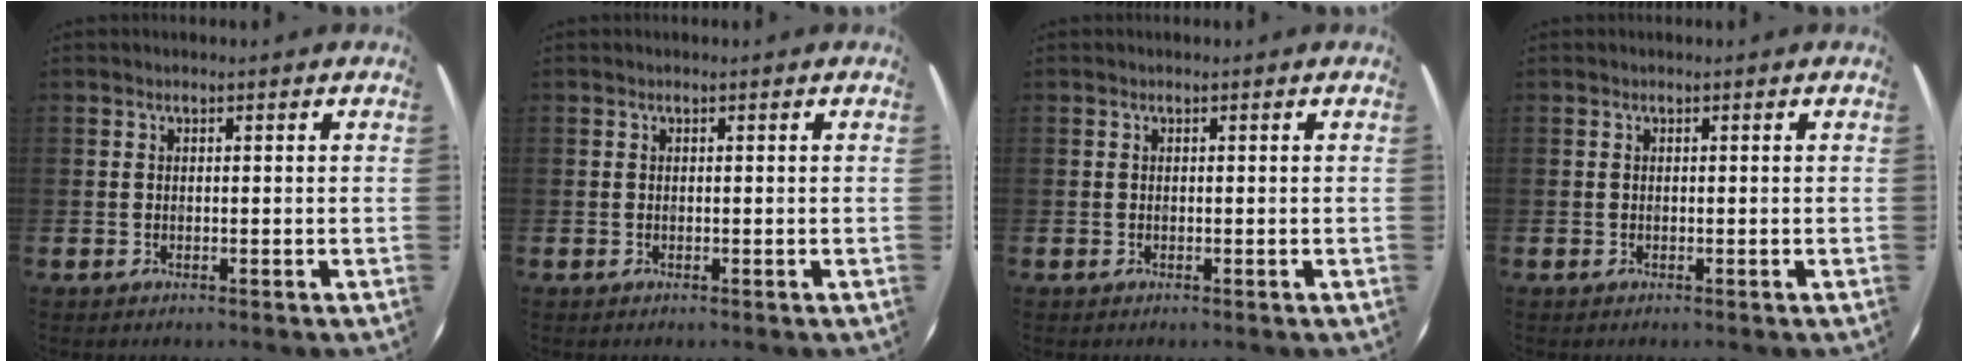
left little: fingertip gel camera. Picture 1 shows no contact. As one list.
[{"total": 0.0}, {"total": 0.0}, {"total": 0.0}]